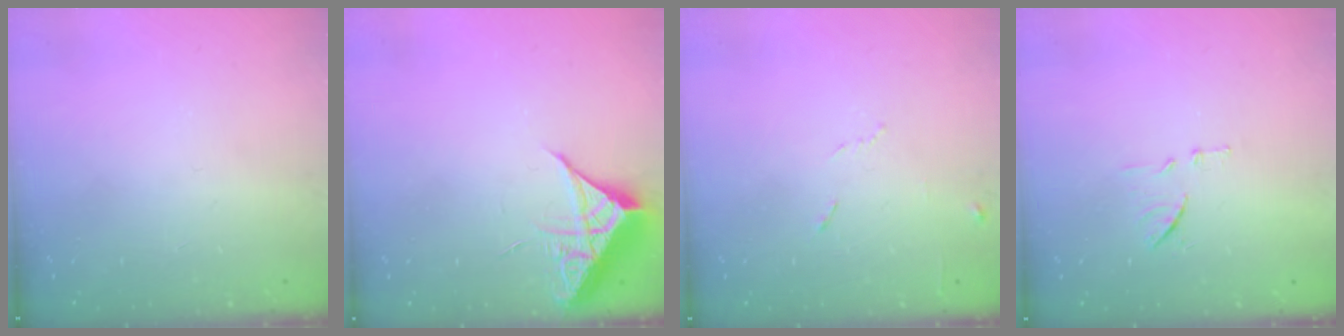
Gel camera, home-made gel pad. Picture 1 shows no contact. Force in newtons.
{"total": 6.4, "press": 6.4, "slide": 0.4}
{"total": 6.4, "press": 6.3, "slide": 0.7}
{"total": 8.2, "press": 8.2, "slide": 0.6}